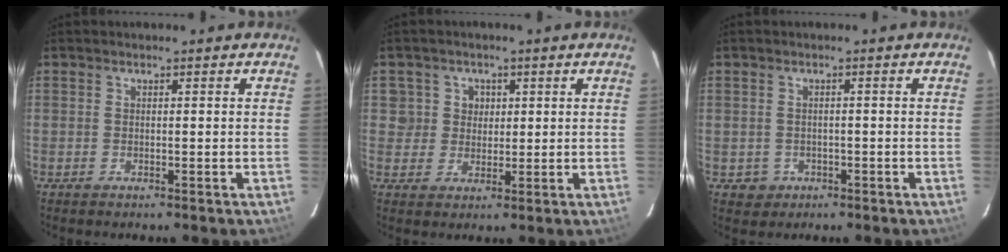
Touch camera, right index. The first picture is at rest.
{"total": 4.3, "force": [1.0, 4.2, 0.2], "torque": [0.020, 0.027, 0.020]}
{"total": 2.9, "force": [-0.8, 2.7, 0.5], "torque": [-0.015, 0.001, -0.005]}